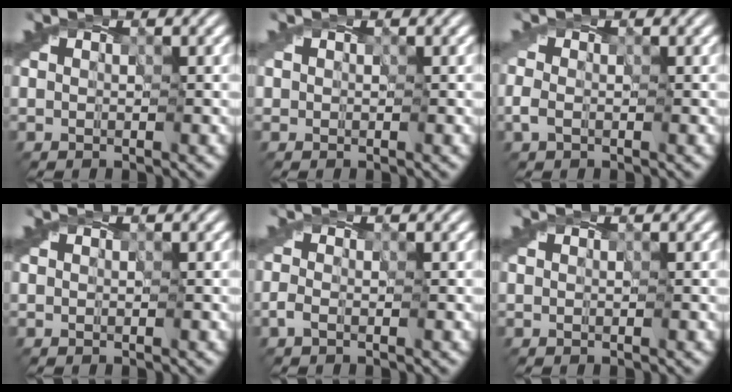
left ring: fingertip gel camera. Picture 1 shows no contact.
{"total": 0.0}
{"total": 1.0, "force": [-0.5, 0.6, 0.7], "torque": [-0.017, 0.004, -0.014]}
{"total": 0.0}
{"total": 0.7, "force": [-0.5, 0.2, 0.5], "torque": [-0.014, 0.003, -0.015]}
{"total": 0.0}